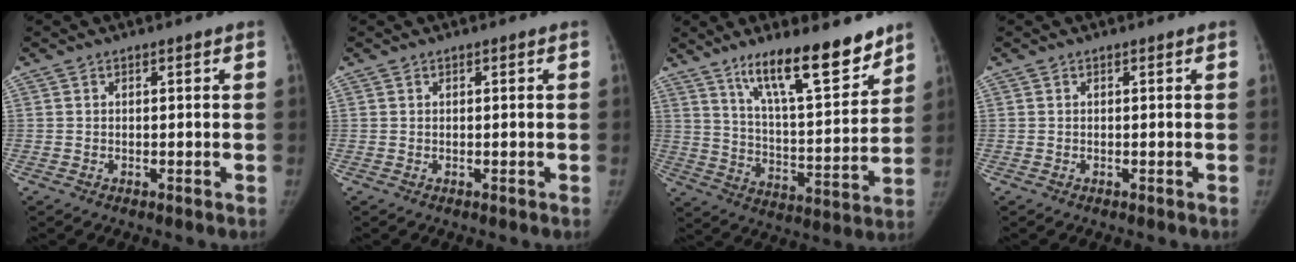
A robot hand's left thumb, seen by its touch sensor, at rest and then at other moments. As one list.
[{"total": 0.0}, {"total": 17.6, "force": [12.4, 4.3, 11.6], "torque": [-0.151, -0.082, 0.210]}, {"total": 0.0}]